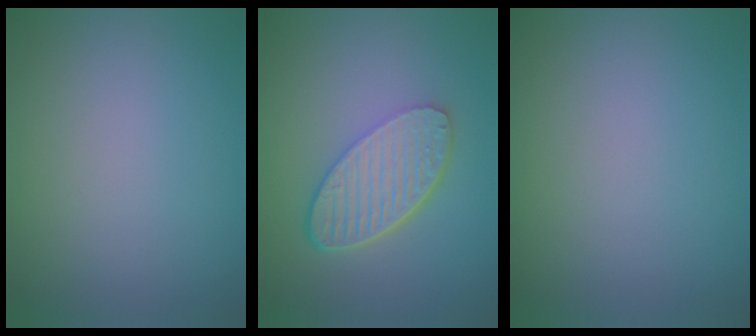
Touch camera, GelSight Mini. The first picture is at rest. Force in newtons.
{"total": 5.8, "press": 4.3, "slide": 4.0}
{"total": 0.0}